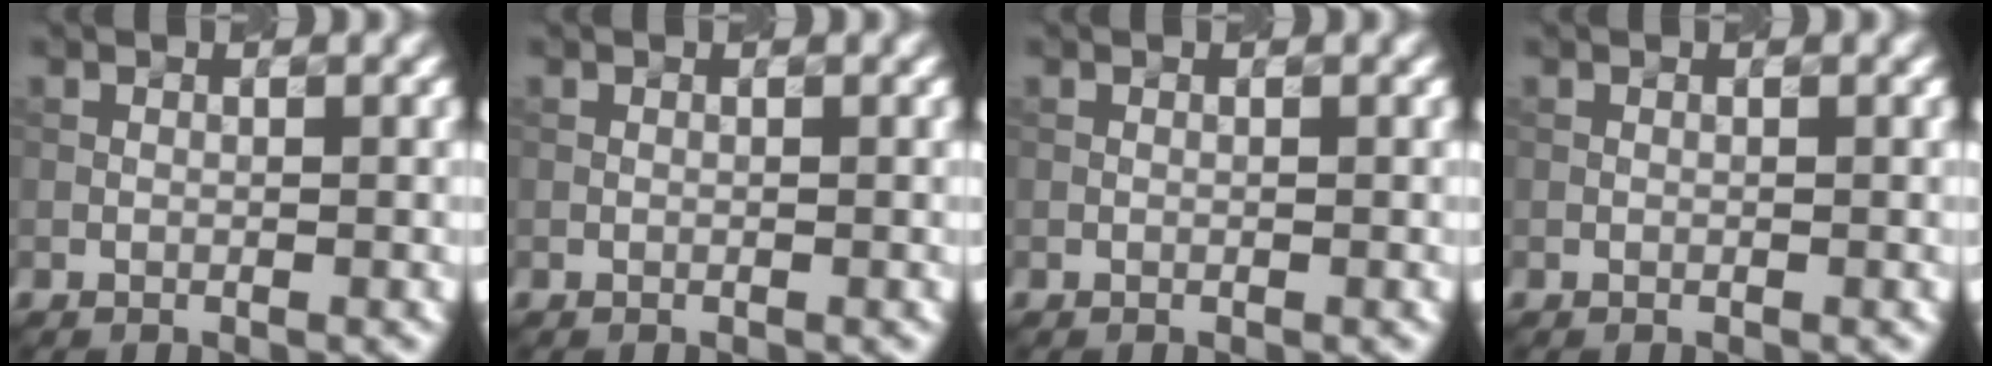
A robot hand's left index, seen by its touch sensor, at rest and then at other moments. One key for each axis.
{"total": 0.0}
{"total": 0.0}
{"total": 0.0}